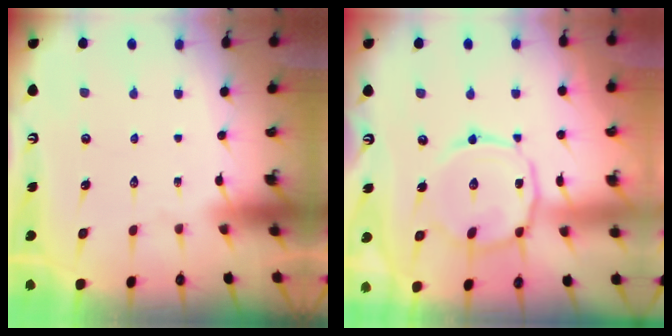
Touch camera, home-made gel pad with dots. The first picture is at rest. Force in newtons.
{"total": 11.6, "press": 11.6, "slide": 0.5}